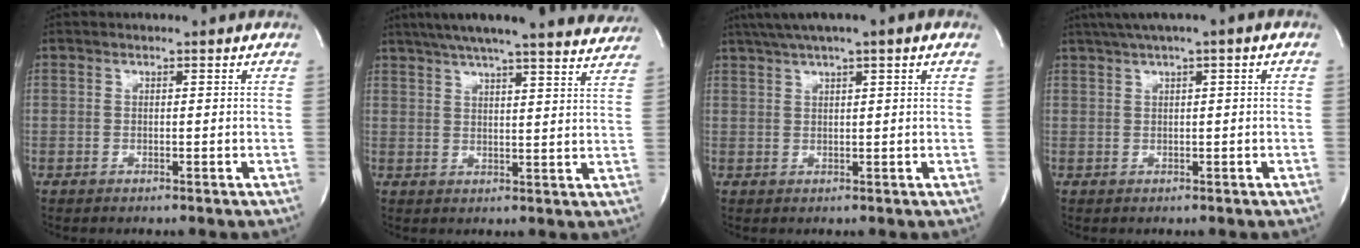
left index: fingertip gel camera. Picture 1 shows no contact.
{"total": 24.0, "force": [21.5, 1.6, 10.5], "torque": [-0.169, -0.012, 0.267]}
{"total": 8.0, "force": [5.5, 0.0, 5.9], "torque": [-0.100, 0.041, 0.086]}
{"total": 4.3, "force": [2.0, -0.1, 3.8], "torque": [-0.076, 0.019, 0.037]}